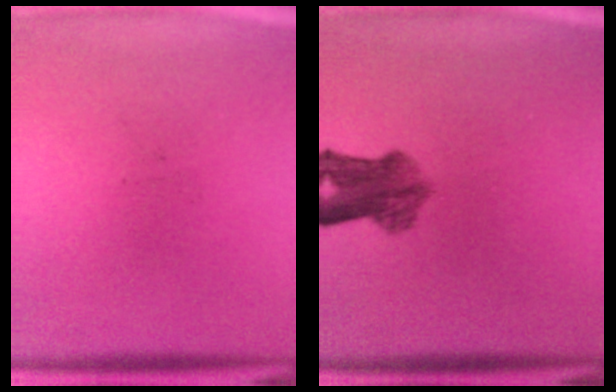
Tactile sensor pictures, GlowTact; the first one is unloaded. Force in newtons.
{"total": 5.7}